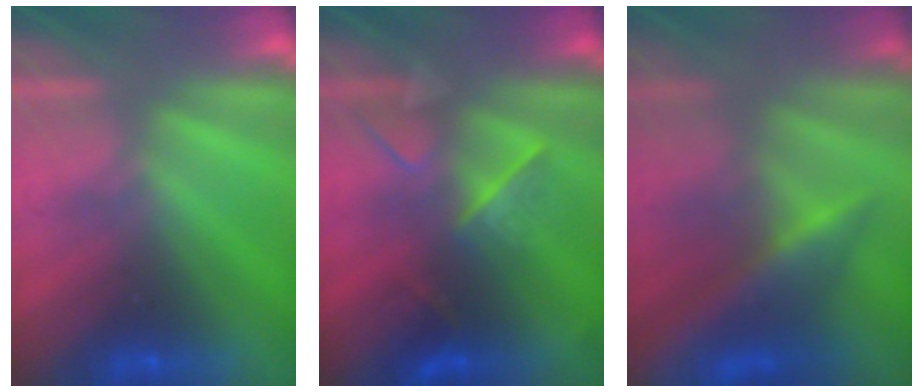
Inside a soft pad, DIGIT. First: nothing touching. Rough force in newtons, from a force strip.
{"total": 2.6}
{"total": 6.7}